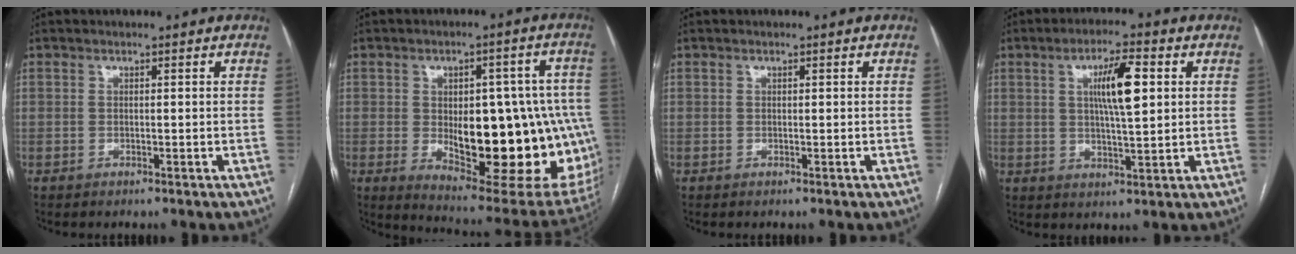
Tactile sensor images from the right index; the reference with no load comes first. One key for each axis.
{"total": 24.6, "fx": -3.1, "fy": 9.5, "fz": 22.5, "tx": -0.232, "ty": 0.009, "tz": -0.011}
{"total": 0.0}
{"total": 8.2, "fx": 2.1, "fy": 1.4, "fz": 7.8, "tx": -0.139, "ty": 0.008, "tz": 0.039}